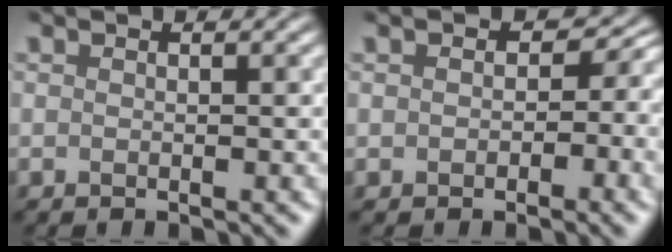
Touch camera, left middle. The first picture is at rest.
{"total": 1.6, "force": [-0.2, 1.1, 1.1], "torque": [-0.008, -0.005, -0.007]}